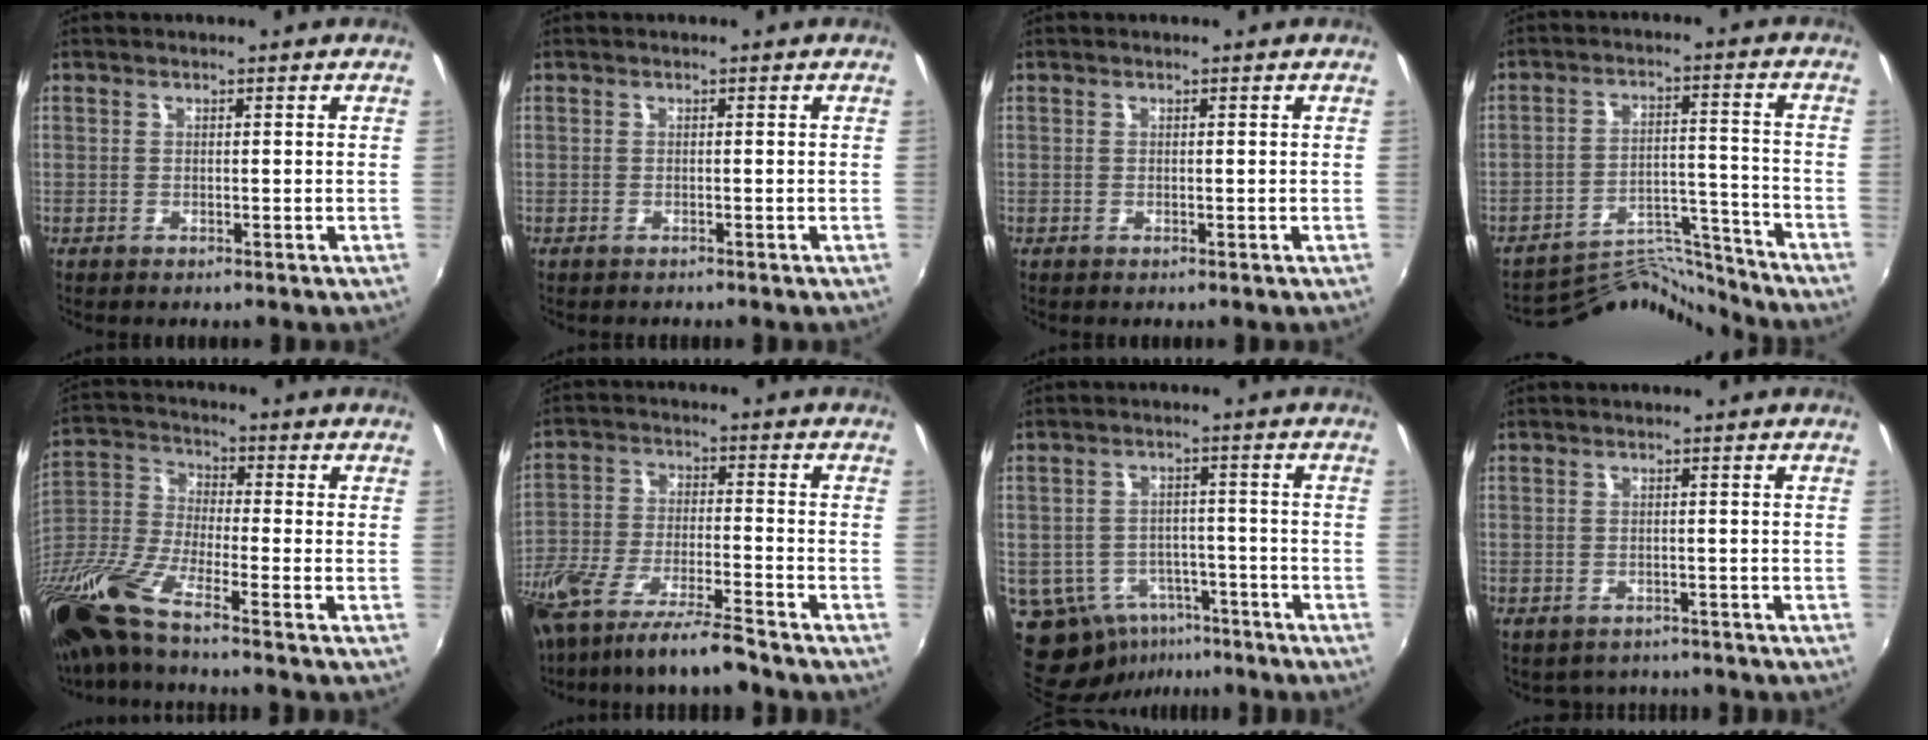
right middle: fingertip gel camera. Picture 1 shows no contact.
{"total": 0.6, "force": [-0.6, 0.1, 0.0], "torque": [-0.001, -0.003, -0.011]}
{"total": 0.0}
{"total": 10.7, "force": [-10.6, -0.5, -1.0], "torque": [0.003, 0.032, -0.180]}
{"total": 16.2, "force": [-12.0, 1.7, 10.7], "torque": [-0.232, -0.032, -0.249]}
{"total": 14.9, "force": [-12.0, 1.8, 8.5], "torque": [-0.182, -0.034, -0.215]}
{"total": 11.0, "force": [-6.5, 7.9, 4.1], "torque": [-0.099, 0.007, -0.076]}
{"total": 4.0, "force": [-3.5, 1.9, 0.4], "torque": [-0.015, -0.013, -0.047]}